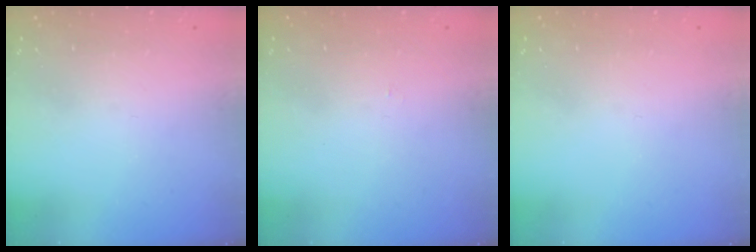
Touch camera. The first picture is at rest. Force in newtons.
{"total": 2.2, "press": 2.2, "slide": 0.3}
{"total": 0.0}